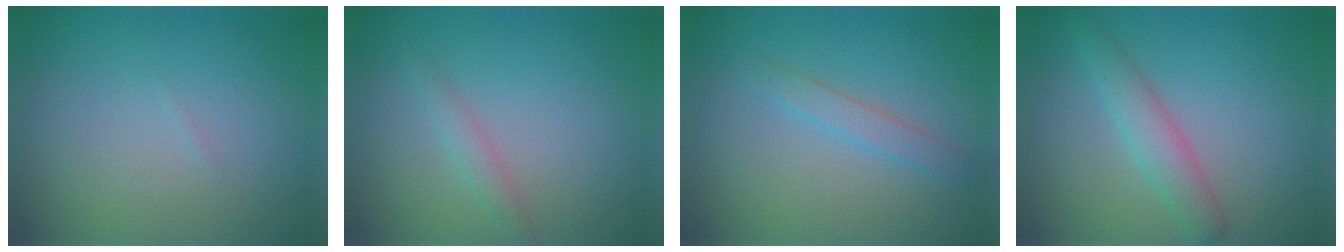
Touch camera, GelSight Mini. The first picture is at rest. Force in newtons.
{"total": 1.4, "press": 1.4, "slide": 0.1}
{"total": 1.7, "press": 1.7, "slide": 0.1}
{"total": 2.9, "press": 2.9, "slide": 0.1}